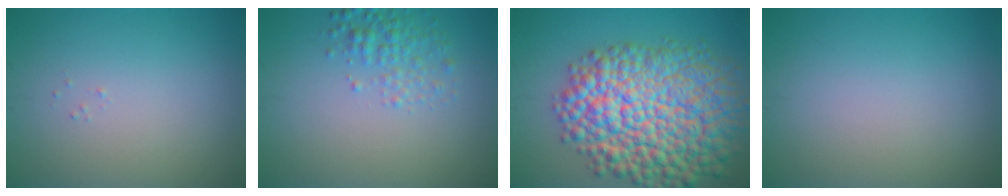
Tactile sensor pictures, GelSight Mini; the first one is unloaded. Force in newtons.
{"total": 2.3, "press": 2.3, "slide": 0.1}
{"total": 14.0, "press": 14.0, "slide": 0.4}
{"total": 0.0}